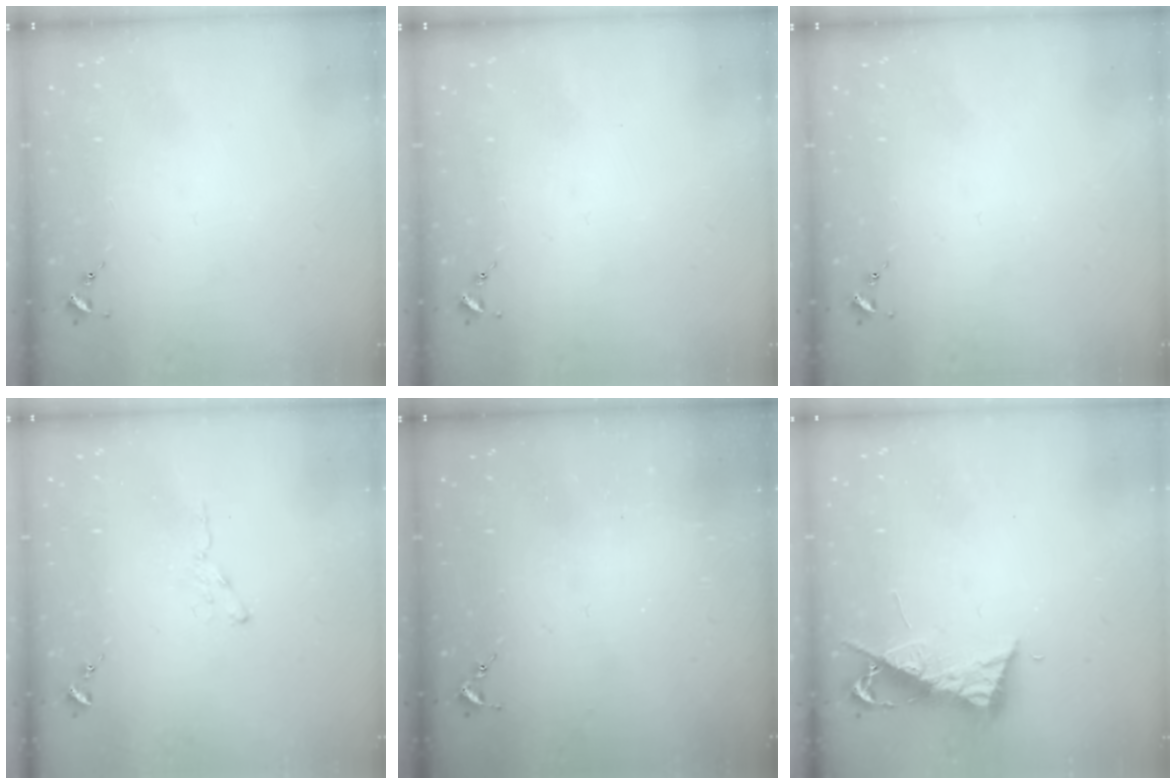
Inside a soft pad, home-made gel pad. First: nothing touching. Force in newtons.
{"total": 0.0}
{"total": 0.0}
{"total": 3.8, "press": 3.8, "slide": 0.5}
{"total": 3.1, "press": 3.1, "slide": 0.4}
{"total": 9.2, "press": 9.2, "slide": 0.5}